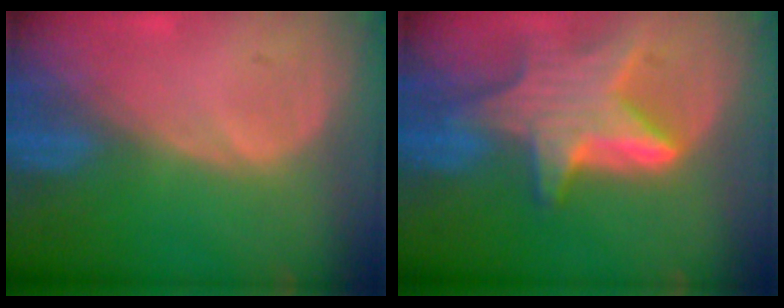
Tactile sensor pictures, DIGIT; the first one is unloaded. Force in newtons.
{"total": 9.5, "press": 9.5, "slide": 0.6}